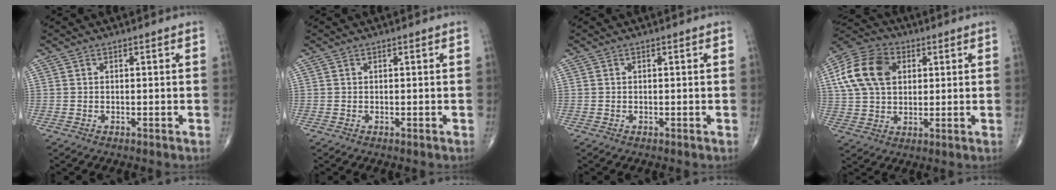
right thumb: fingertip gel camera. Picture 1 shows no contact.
{"total": 0.0}
{"total": 0.0}
{"total": 14.2, "force": [3.6, 10.0, 9.5], "torque": [-0.169, 0.011, 0.061]}